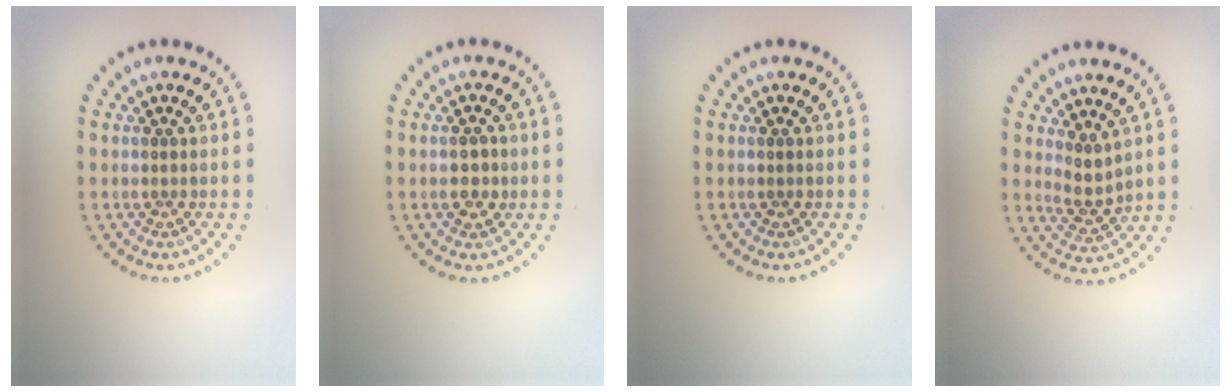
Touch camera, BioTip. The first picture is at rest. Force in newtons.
{"total": 1.8, "press": 1.8, "slide": 0.2}
{"total": 0.0}
{"total": 2.0, "press": 1.6, "slide": 1.2}